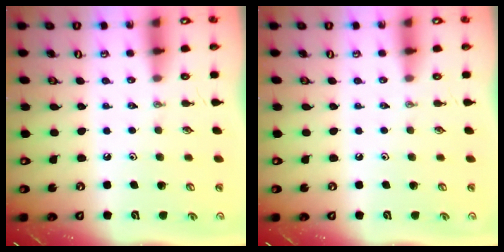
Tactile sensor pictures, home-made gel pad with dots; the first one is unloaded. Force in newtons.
{"total": 0.0}